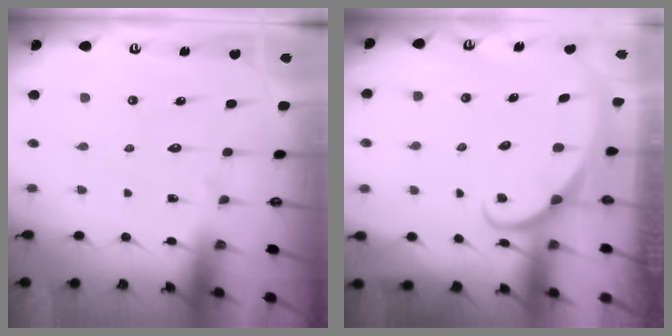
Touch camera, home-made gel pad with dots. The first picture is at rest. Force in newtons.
{"total": 2.0, "press": 2.0, "slide": 0.2}